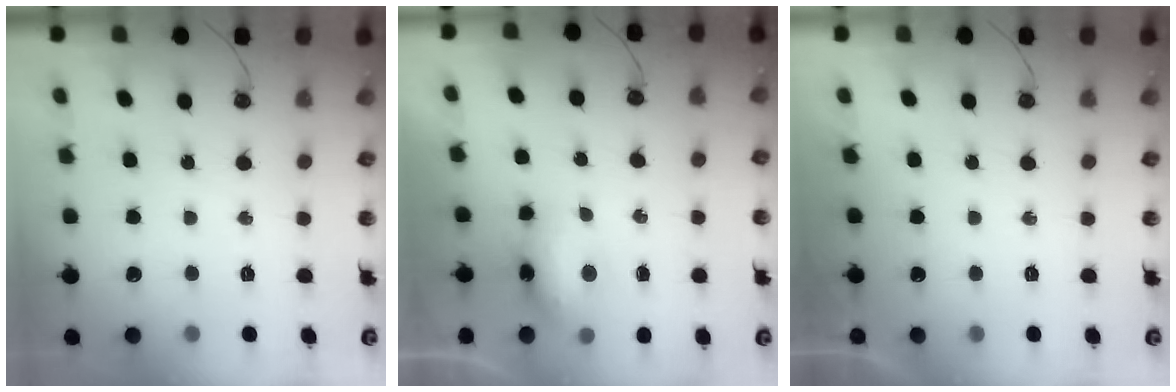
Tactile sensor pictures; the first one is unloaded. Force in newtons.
{"total": 15.8, "press": 9.7, "slide": 12.5}
{"total": 0.0}